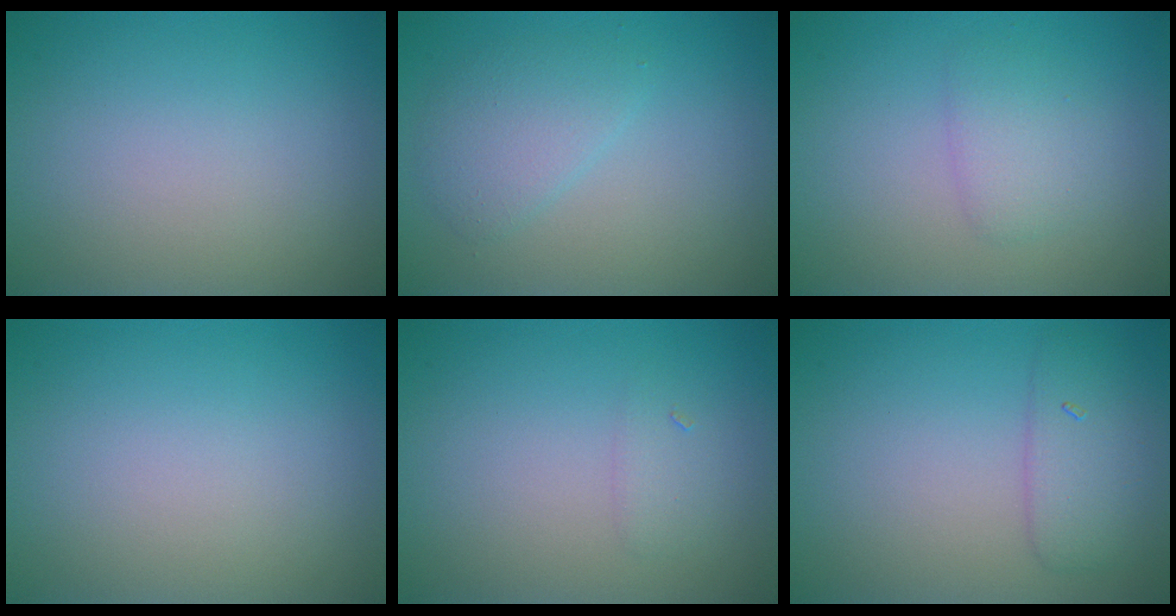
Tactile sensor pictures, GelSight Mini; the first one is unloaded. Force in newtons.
{"total": 2.6, "press": 2.6, "slide": 0.3}
{"total": 2.1, "press": 2.1, "slide": 0.1}
{"total": 0.0}
{"total": 1.0, "press": 1.0, "slide": 0.1}
{"total": 3.0, "press": 3.0, "slide": 0.2}